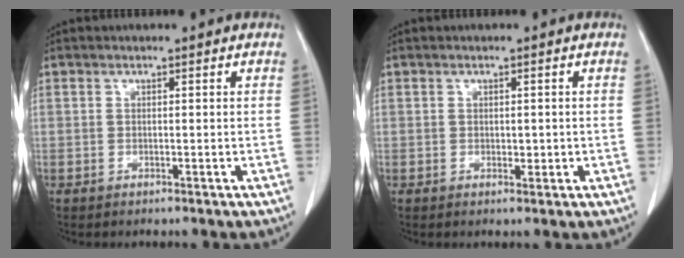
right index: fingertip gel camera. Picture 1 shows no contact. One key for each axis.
{"total": 1.3, "fx": 0.0, "fy": 0.8, "fz": 1.0, "tx": -0.011, "ty": -0.001, "tz": 0.002}